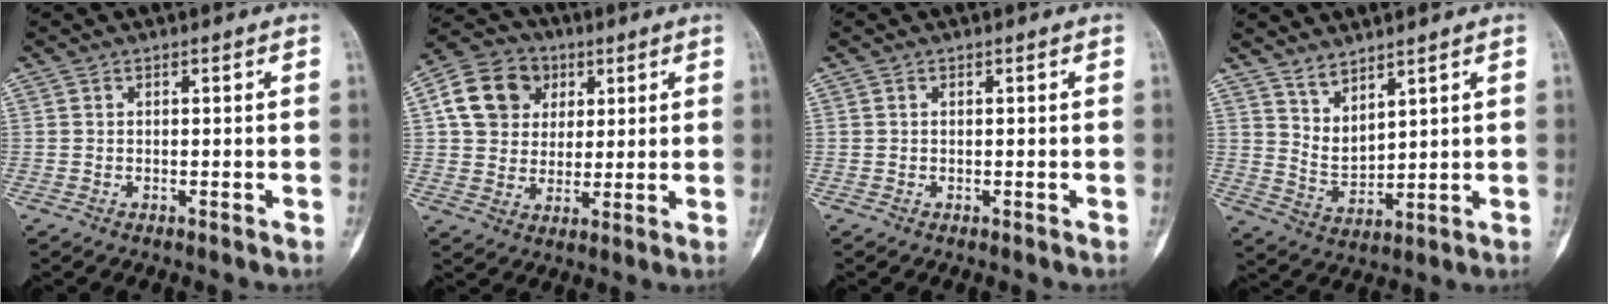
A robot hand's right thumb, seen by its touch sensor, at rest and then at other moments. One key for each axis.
{"total": 12.4, "fx": 3.7, "fy": 10.5, "fz": 5.5, "tx": -0.078, "ty": 0.000, "tz": 0.058}
{"total": 0.0}
{"total": 5.6, "fx": 4.6, "fy": 1.7, "fz": 2.7, "tx": -0.044, "ty": -0.051, "tz": 0.103}